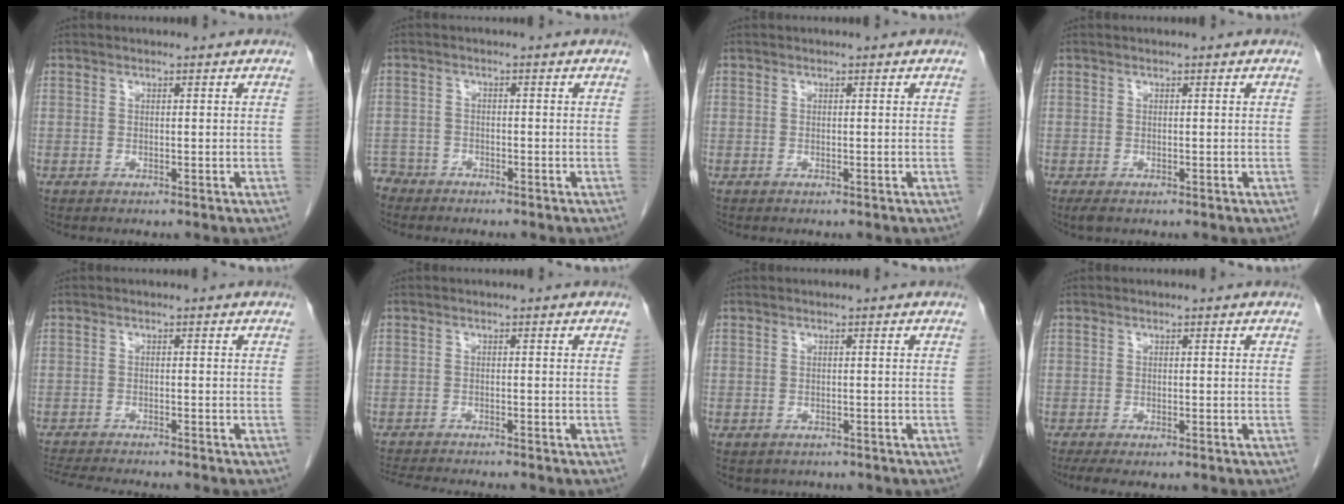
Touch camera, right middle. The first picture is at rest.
{"total": 3.6, "force": [-3.2, 1.5, -0.3], "torque": [0.005, 0.000, -0.065]}
{"total": 0.0}
{"total": 1.7, "force": [-1.1, 0.7, 1.0], "torque": [-0.018, -0.005, -0.014]}
{"total": 9.5, "force": [-8.6, 0.6, 4.0], "torque": [-0.061, -0.017, -0.128]}
{"total": 7.4, "force": [-6.8, 0.2, 2.9], "torque": [-0.044, -0.016, -0.105]}
{"total": 2.8, "force": [-2.2, 1.7, 0.5], "torque": [-0.010, -0.001, -0.026]}
{"total": 3.6, "force": [-2.6, 0.9, 2.4], "torque": [-0.042, -0.014, -0.037]}